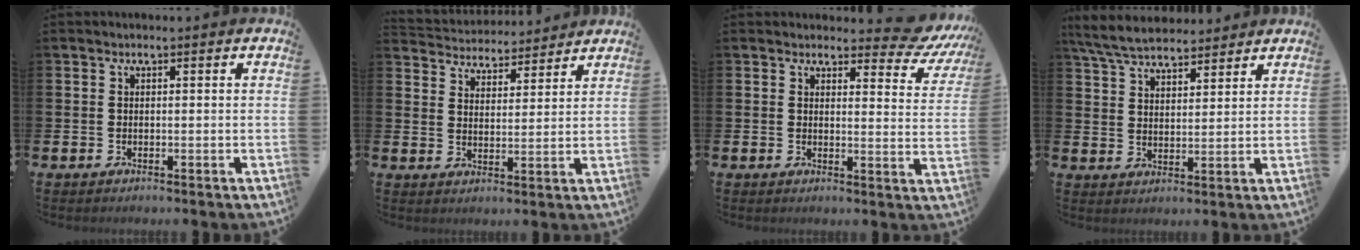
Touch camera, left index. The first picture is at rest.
{"total": 4.5, "force": [4.3, 0.9, -0.5], "torque": [-0.018, -0.030, 0.076]}
{"total": 4.4, "force": [3.8, 1.7, 1.3], "torque": [-0.016, -0.027, 0.060]}
{"total": 6.4, "force": [6.0, 1.5, 1.6], "torque": [-0.059, -0.016, 0.110]}